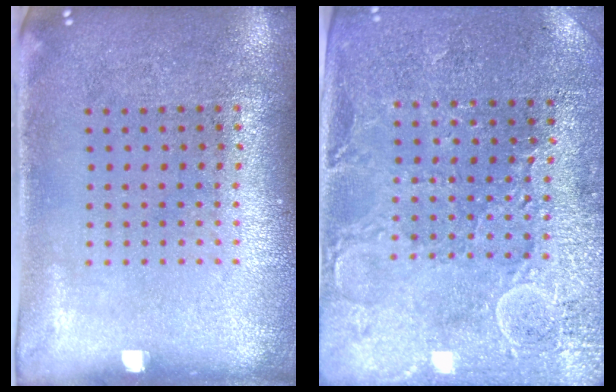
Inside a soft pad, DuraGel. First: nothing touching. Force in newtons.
{"total": 2.9, "press": 2.9, "slide": 0.4}